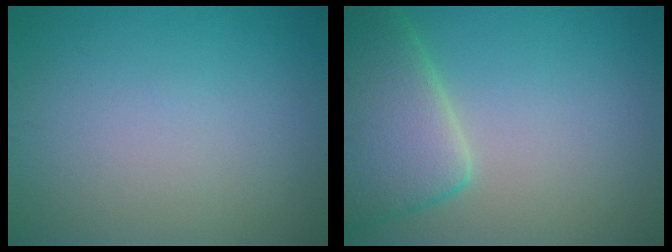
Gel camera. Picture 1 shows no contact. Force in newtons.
{"total": 7.1, "press": 7.0, "slide": 0.6}